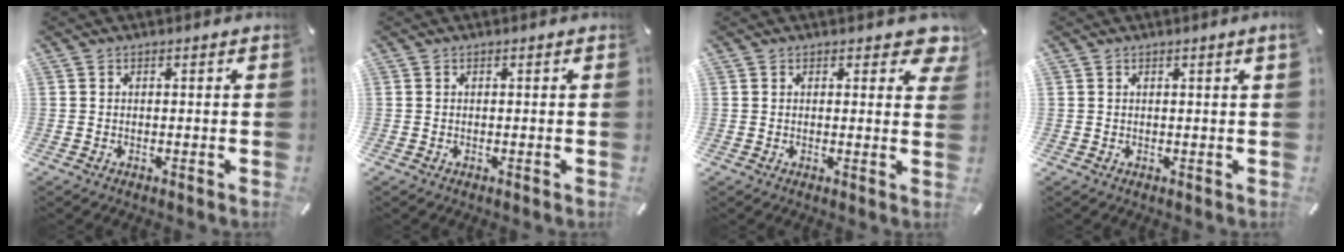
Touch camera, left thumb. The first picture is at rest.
{"total": 0.0}
{"total": 4.2, "force": [2.7, 2.3, 2.3], "torque": [-0.013, -0.012, 0.041]}
{"total": 0.6, "force": [0.3, 0.0, 0.5], "torque": [-0.008, 0.000, 0.005]}